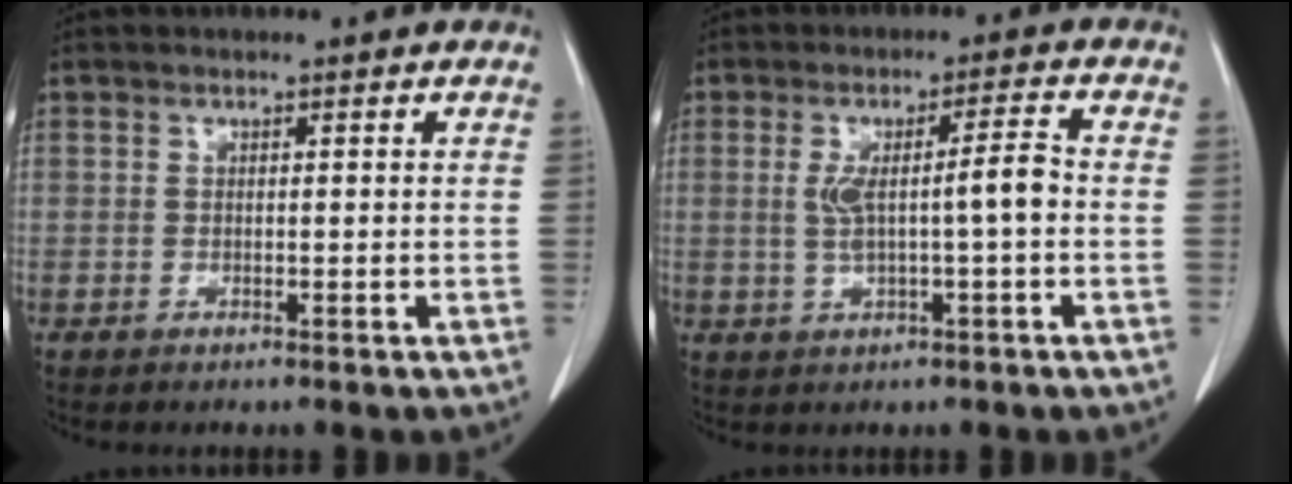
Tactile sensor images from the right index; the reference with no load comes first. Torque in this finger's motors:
{"motor_torque": [0.48, -0.05, 0.18, 0.05]}